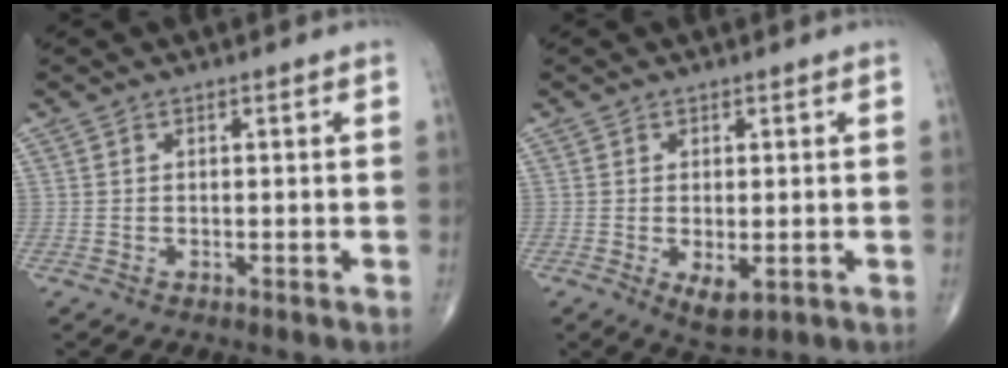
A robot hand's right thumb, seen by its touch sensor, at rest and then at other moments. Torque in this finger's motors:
{"motor_torque": [-0.40, 0.07, 0.31, 0.26, -0.03]}